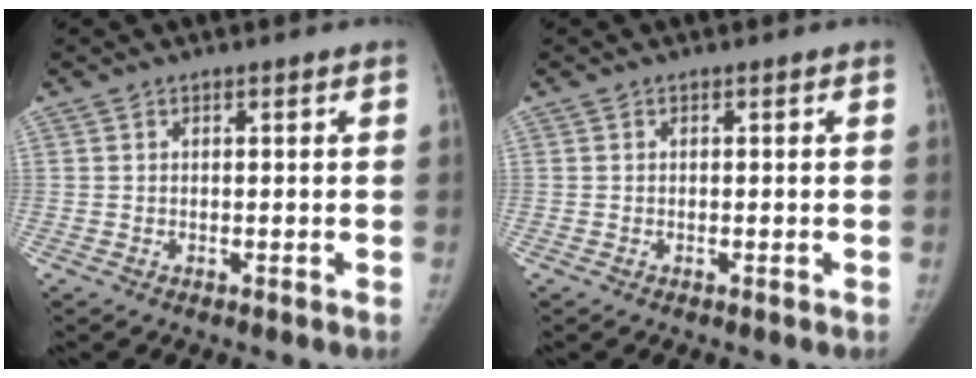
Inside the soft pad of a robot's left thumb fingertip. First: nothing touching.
{"total": 0.0}